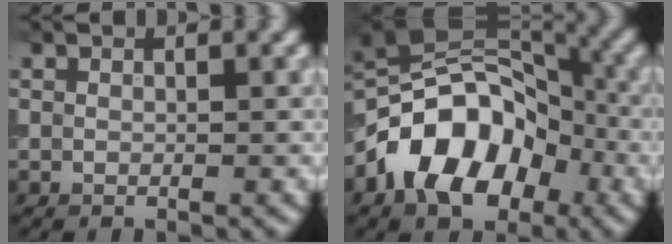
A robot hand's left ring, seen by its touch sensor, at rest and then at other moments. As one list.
[{"total": 11.5, "force": [-4.6, 7.4, 7.5], "torque": [-0.114, 0.015, -0.097]}]